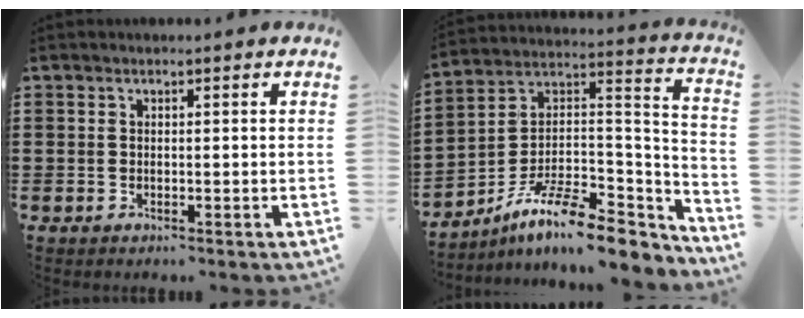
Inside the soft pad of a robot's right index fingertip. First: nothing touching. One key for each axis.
{"total": 12.3, "fx": -8.7, "fy": 3.6, "fz": 8.0, "tx": -0.144, "ty": 0.012, "tz": -0.155}